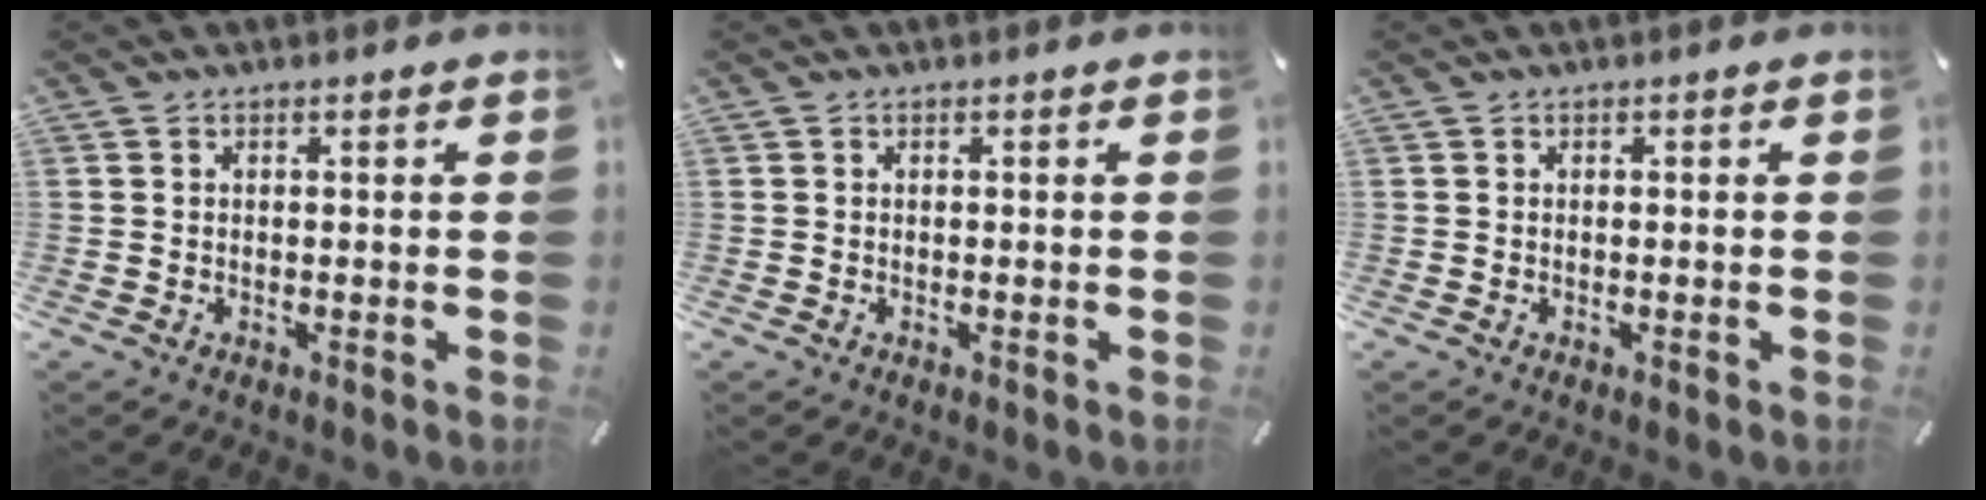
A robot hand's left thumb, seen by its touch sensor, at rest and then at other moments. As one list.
[{"total": 0.0}, {"total": 0.0}]